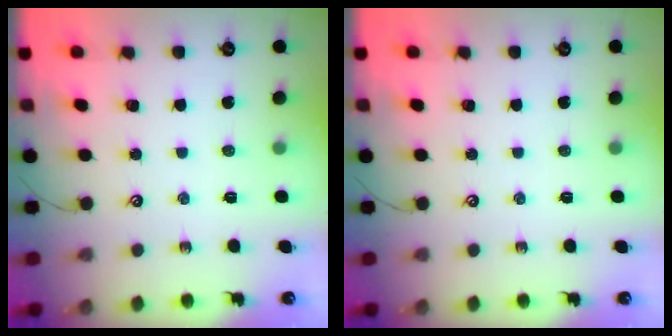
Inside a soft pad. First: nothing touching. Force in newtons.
{"total": 0.0}